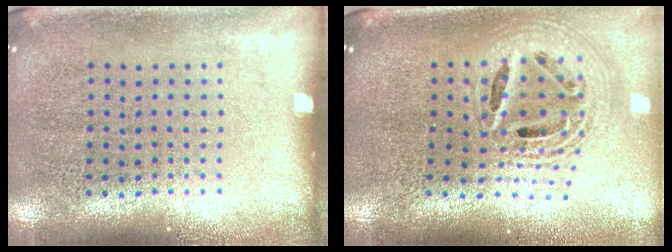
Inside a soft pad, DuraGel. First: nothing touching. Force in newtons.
{"total": 2.3, "press": 1.8, "slide": 1.6}